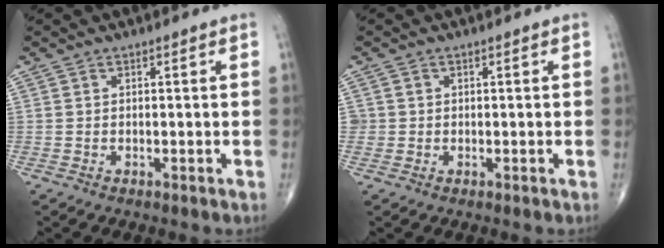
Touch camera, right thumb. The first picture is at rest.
{"total": 1.3, "force": [0.0, 1.3, 0.0], "torque": [0.010, 0.006, -0.003]}